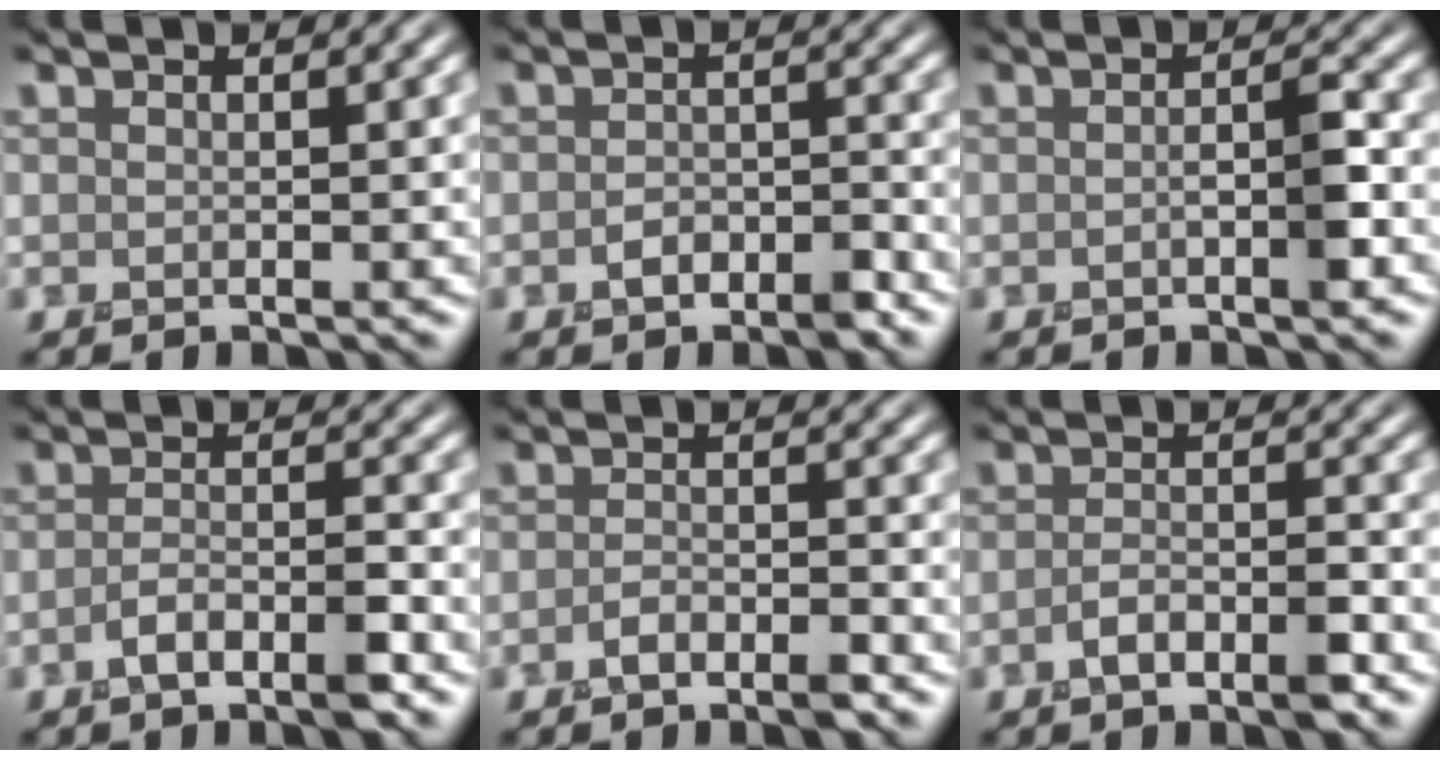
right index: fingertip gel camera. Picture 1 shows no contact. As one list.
[{"total": 2.5, "force": [-1.6, 1.3, 1.4], "torque": [-0.023, 0.008, -0.028]}, {"total": 2.0, "force": [-0.5, 0.3, 1.9], "torque": [-0.033, 0.006, -0.010]}, {"total": 3.2, "force": [-1.9, 0.9, 2.4], "torque": [-0.048, 0.008, -0.040]}, {"total": 2.4, "force": [-1.7, 0.8, 1.5], "torque": [-0.032, 0.007, -0.034]}, {"total": 3.0, "force": [-1.8, 1.0, 2.2], "torque": [-0.043, 0.008, -0.034]}]